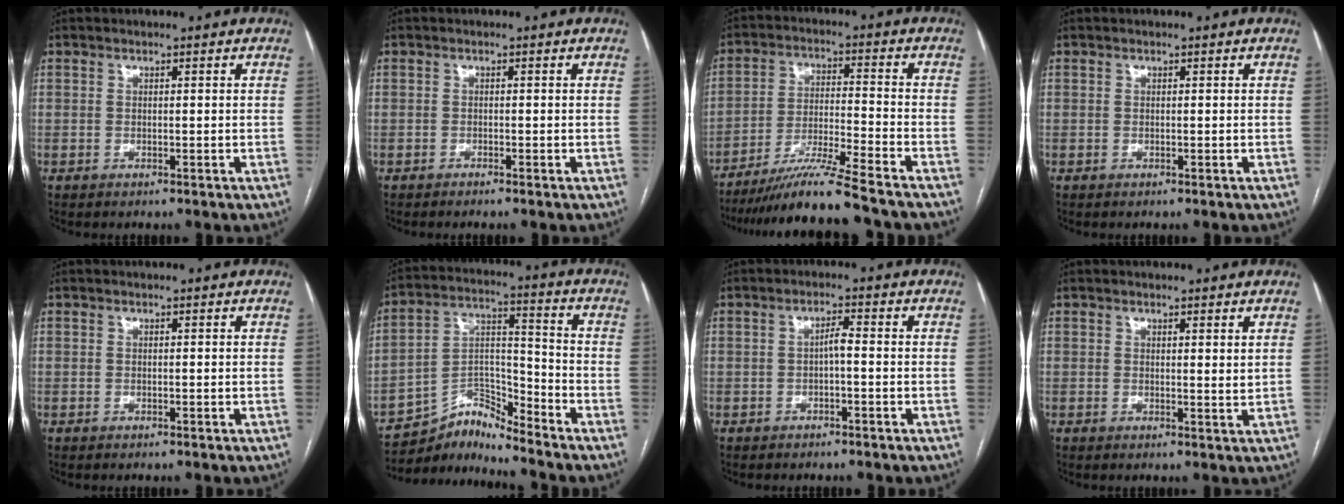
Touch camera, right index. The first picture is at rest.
{"total": 0.7, "force": [-0.6, -0.2, 0.3], "torque": [-0.006, 0.001, -0.011]}
{"total": 12.2, "force": [-10.3, -1.5, 6.2], "torque": [-0.102, -0.020, -0.178]}
{"total": 0.0}
{"total": 0.0}
{"total": 7.5, "force": [-7.5, 0.0, -0.4], "torque": [0.001, 0.043, -0.139]}
{"total": 2.0, "force": [-0.5, 0.3, 1.9], "torque": [-0.030, 0.006, -0.009]}
{"total": 1.6, "force": [1.2, 0.1, 1.1], "torque": [-0.017, -0.010, 0.015]}